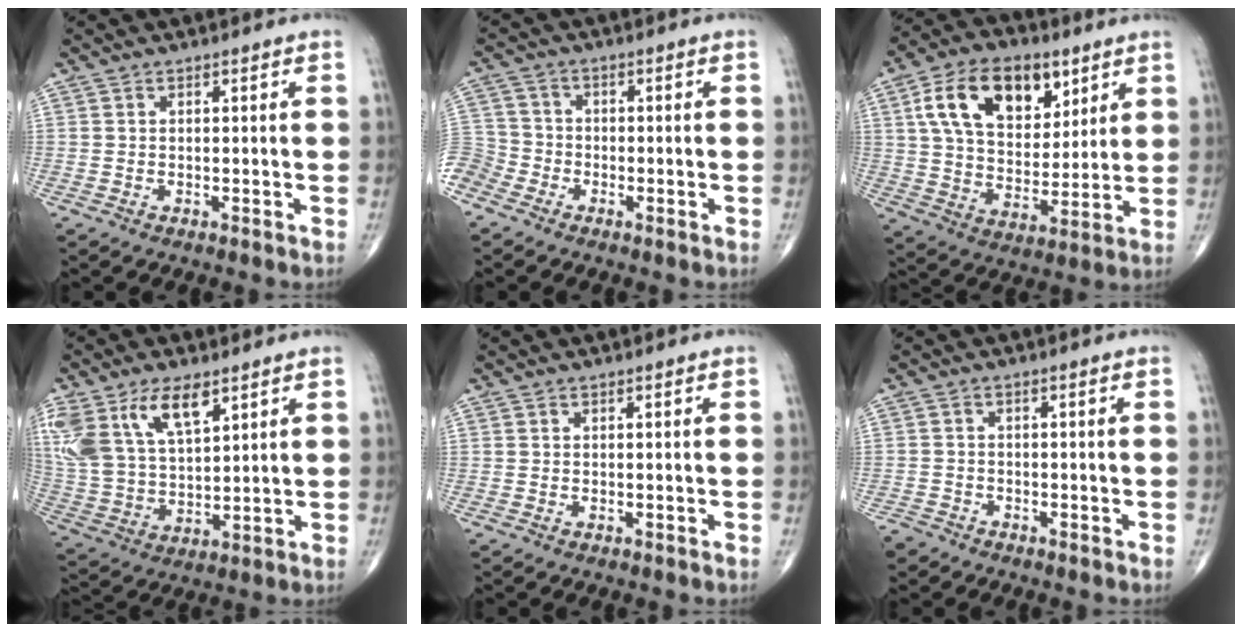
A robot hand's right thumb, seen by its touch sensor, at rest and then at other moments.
{"total": 7.5, "force": [-4.4, 5.7, 2.0], "torque": [-0.054, 0.019, -0.095]}
{"total": 18.4, "force": [7.9, 11.1, 12.4], "torque": [-0.174, -0.020, 0.139]}
{"total": 16.9, "force": [8.7, 8.6, 11.6], "torque": [-0.233, -0.022, 0.175]}
{"total": 0.0}
{"total": 2.5, "force": [-2.1, 1.5, -0.1], "torque": [-0.002, 0.003, -0.042]}